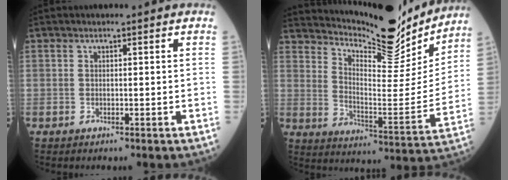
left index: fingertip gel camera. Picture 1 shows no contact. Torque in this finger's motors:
{"motor_torque": [0.14, -0.80, 0.61, 0.12]}